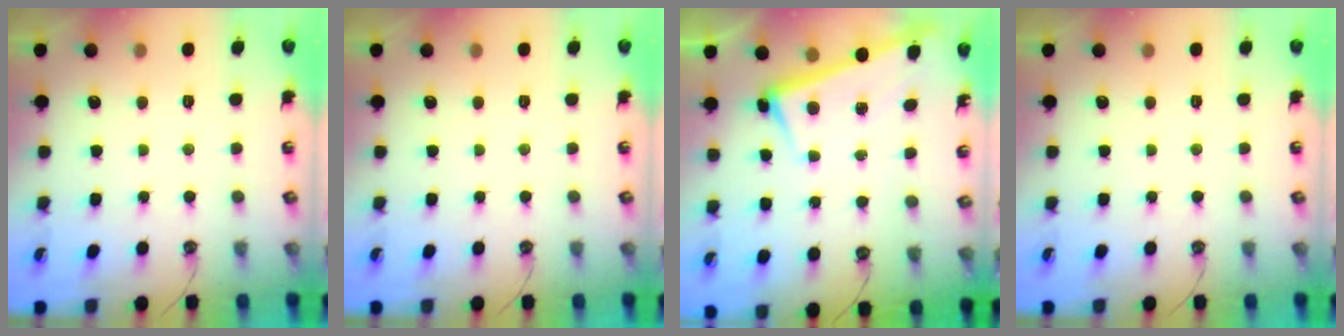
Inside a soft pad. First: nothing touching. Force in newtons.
{"total": 0.0}
{"total": 2.8, "press": 2.8, "slide": 0.4}
{"total": 0.0}